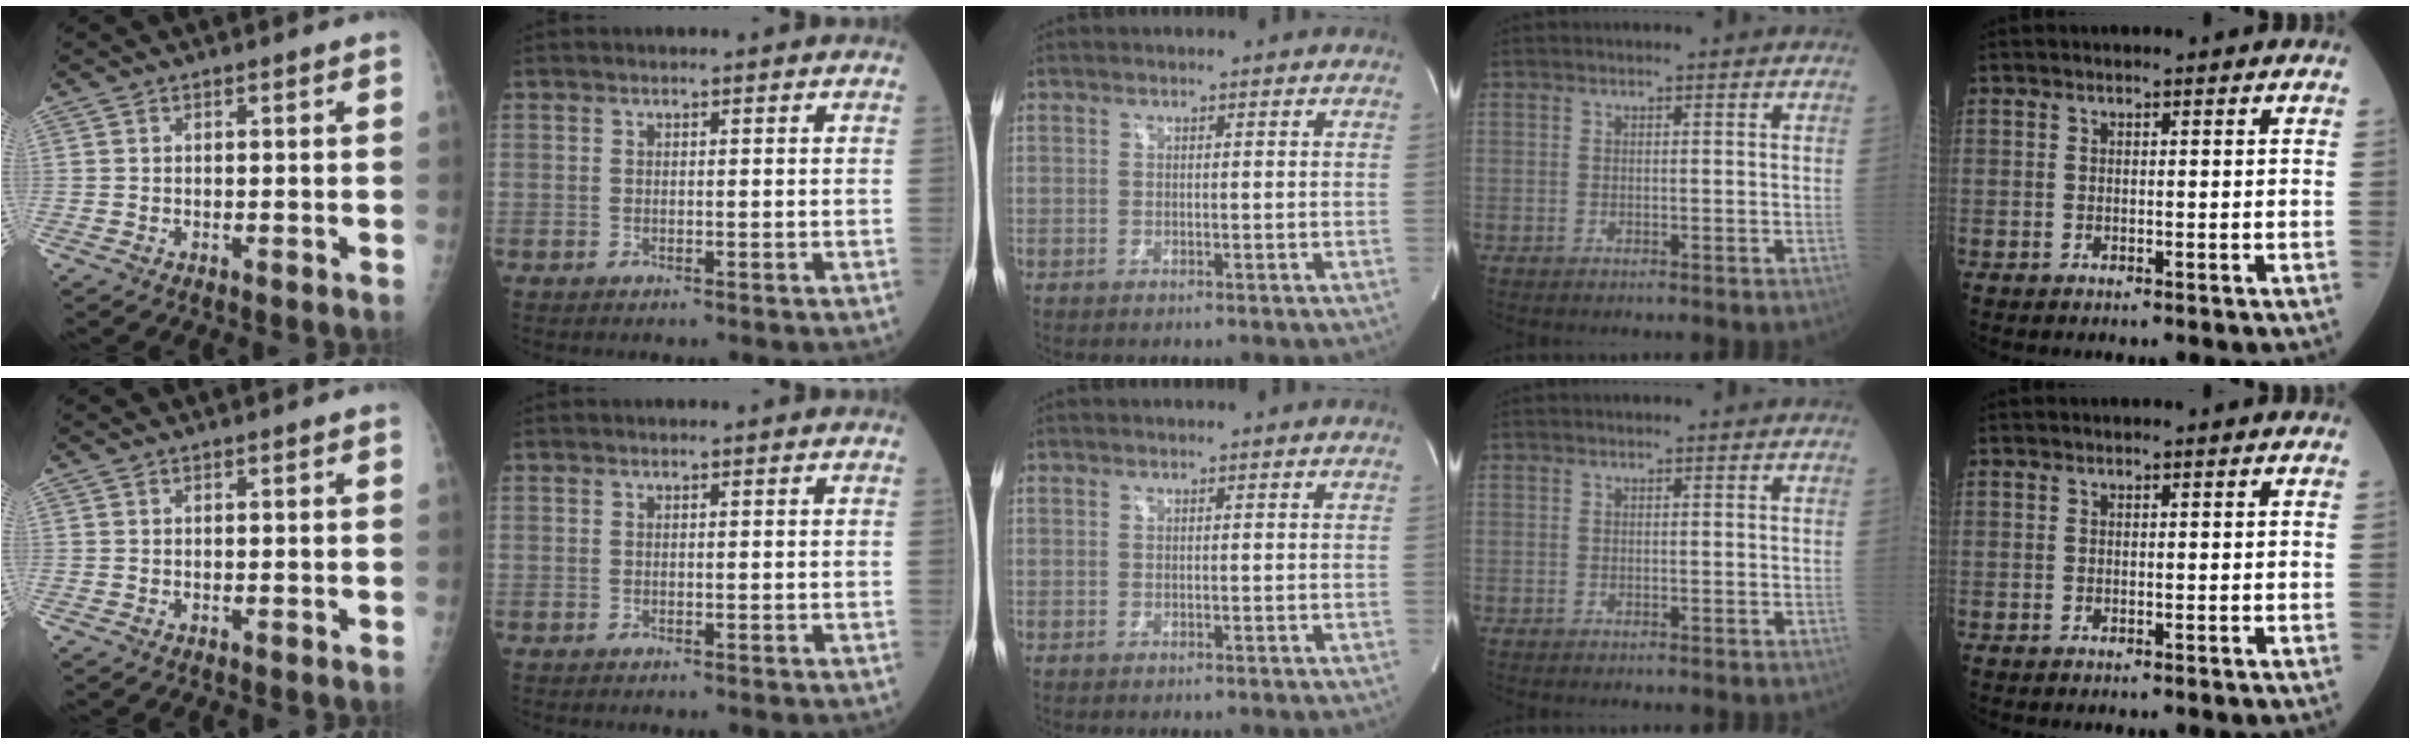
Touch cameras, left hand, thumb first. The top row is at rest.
{}